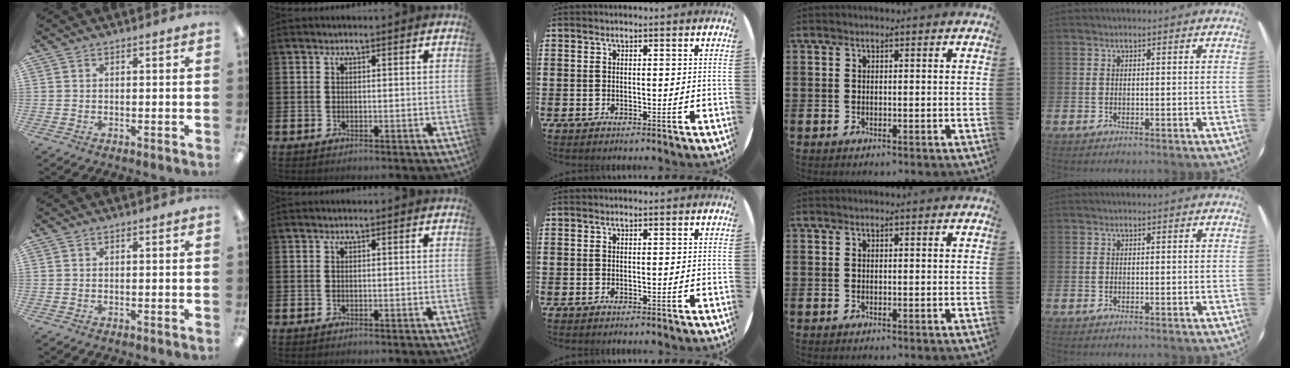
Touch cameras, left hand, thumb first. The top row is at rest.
{}